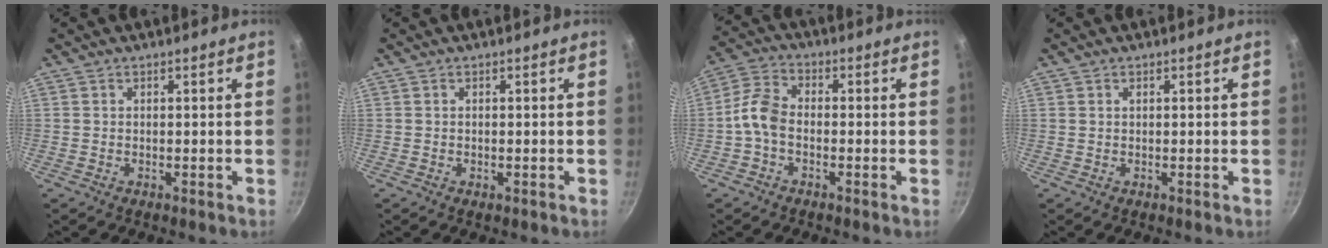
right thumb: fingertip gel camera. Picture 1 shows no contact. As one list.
[{"total": 0.6, "force": [-0.3, 0.2, 0.5], "torque": [-0.007, 0.002, -0.004]}, {"total": 6.1, "force": [-1.9, 3.7, 4.4], "torque": [-0.096, 0.032, -0.051]}, {"total": 0.0}]